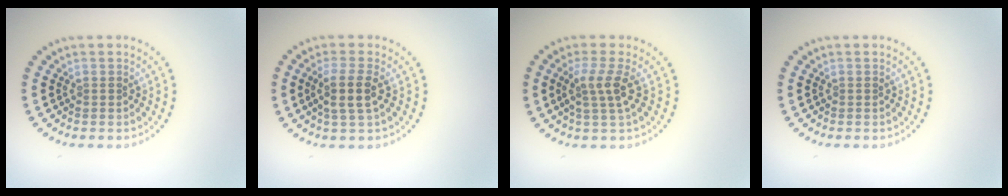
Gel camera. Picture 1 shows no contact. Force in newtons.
{"total": 2.8, "press": 2.4, "slide": 1.4}
{"total": 2.7, "press": 2.0, "slide": 1.9}
{"total": 0.0}